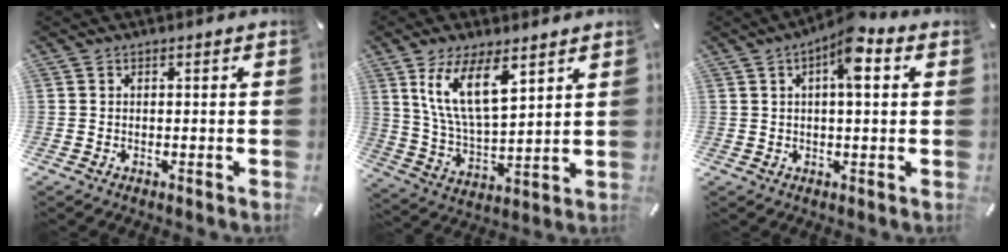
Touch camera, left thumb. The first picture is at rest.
{"total": 12.9, "force": [7.7, 5.3, 8.9], "torque": [-0.198, -0.019, 0.139]}
{"total": 8.0, "force": [3.0, 2.9, 6.8], "torque": [-0.105, -0.001, 0.043]}